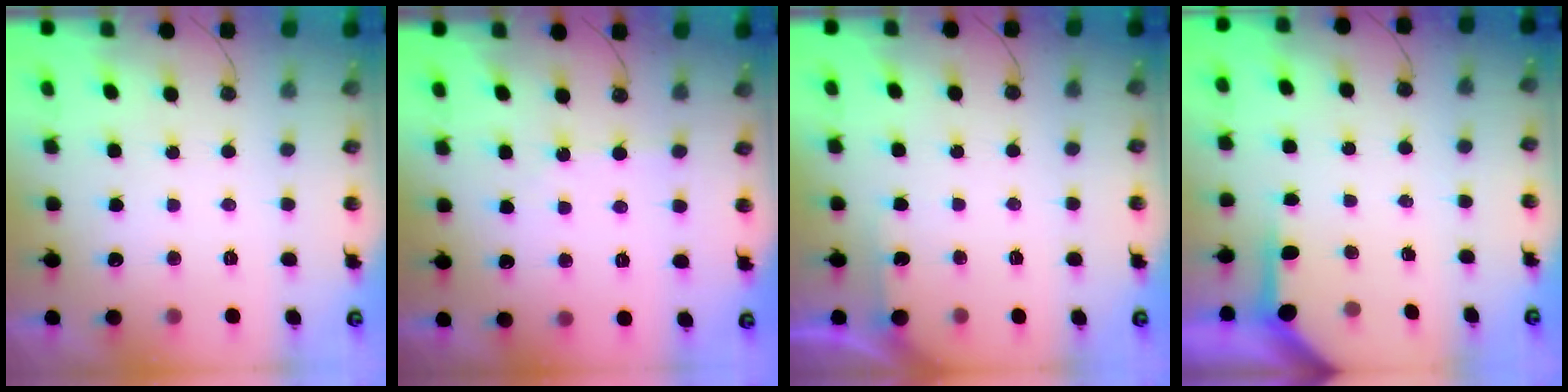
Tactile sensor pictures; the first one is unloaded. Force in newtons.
{"total": 2.5, "press": 2.5, "slide": 0.5}
{"total": 2.0, "press": 2.0, "slide": 0.3}
{"total": 3.9, "press": 3.8, "slide": 0.3}